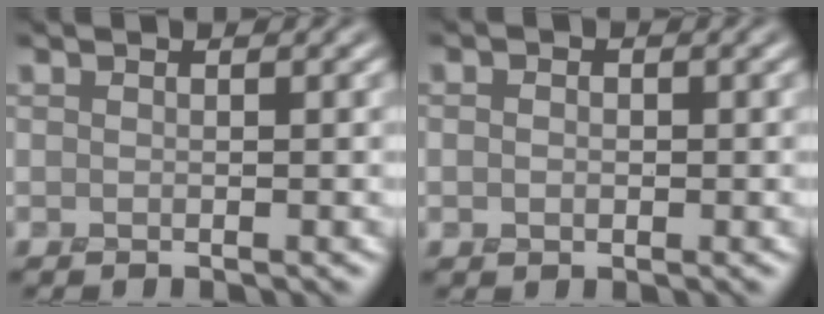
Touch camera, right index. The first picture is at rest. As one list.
[{"total": 1.1, "force": [-0.3, 0.9, 0.5], "torque": [-0.009, -0.003, -0.010]}]